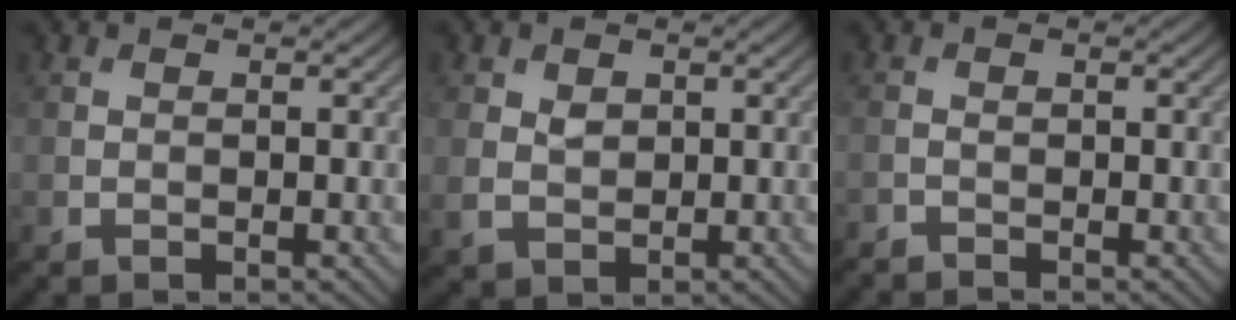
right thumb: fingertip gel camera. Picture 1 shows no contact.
{"total": 2.3, "force": [0.6, 1.9, 1.3], "torque": [-0.029, -0.005, 0.014]}
{"total": 1.3, "force": [-1.2, 0.3, 0.2], "torque": [-0.009, -0.004, -0.029]}